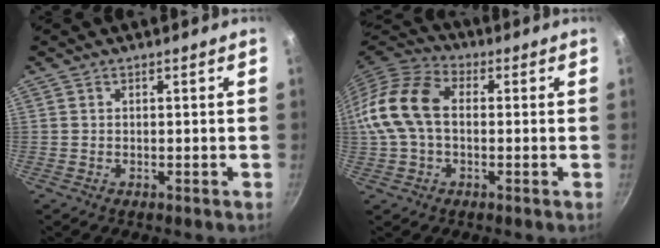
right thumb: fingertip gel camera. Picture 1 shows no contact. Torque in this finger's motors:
{"motor_torque": [0.46, 1.00, 0.88, -0.84, 0.46]}